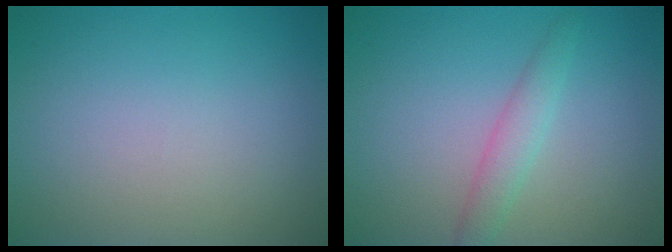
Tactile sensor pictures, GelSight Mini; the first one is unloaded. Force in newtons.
{"total": 2.0, "press": 2.0, "slide": 0.0}